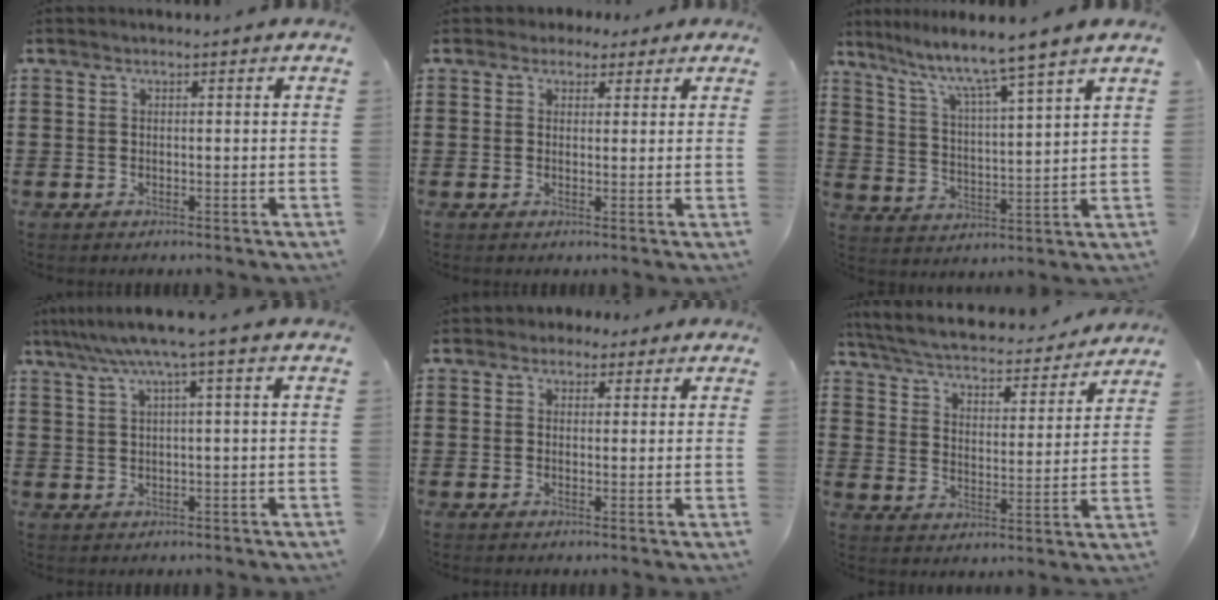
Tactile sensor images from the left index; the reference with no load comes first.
{"total": 2.4, "force": [1.5, 1.7, 0.4], "torque": [-0.009, 0.007, 0.026]}
{"total": 5.9, "force": [5.0, -1.0, 3.1], "torque": [-0.083, -0.043, 0.074]}
{"total": 4.8, "force": [2.2, -0.5, 4.2], "torque": [-0.085, -0.004, 0.035]}
{"total": 2.0, "force": [1.2, 1.6, 0.4], "torque": [-0.015, 0.010, 0.022]}
{"total": 4.4, "force": [4.2, 0.2, 1.2], "torque": [-0.048, -0.034, 0.065]}